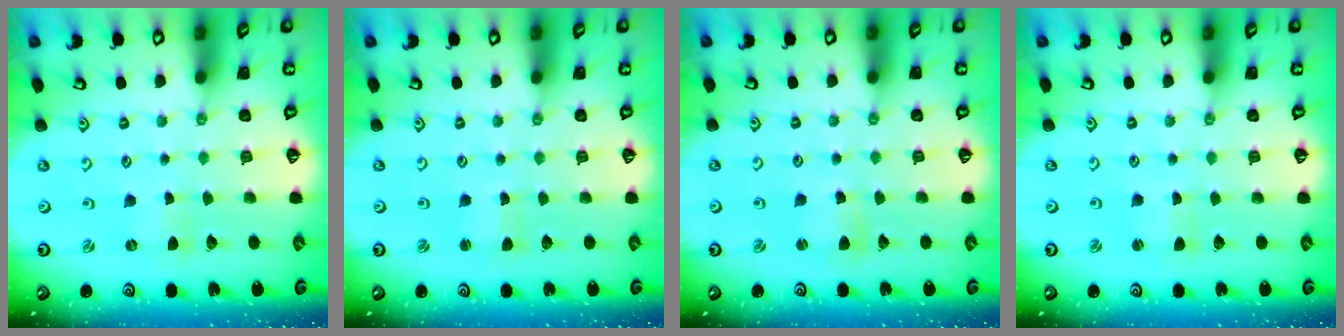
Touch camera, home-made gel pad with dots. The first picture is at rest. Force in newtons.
{"total": 1.3, "press": 1.3, "slide": 0.1}
{"total": 2.8, "press": 2.8, "slide": 0.3}
{"total": 0.8, "press": 0.8, "slide": 0.2}